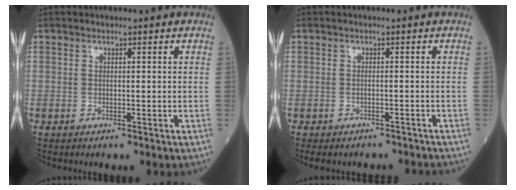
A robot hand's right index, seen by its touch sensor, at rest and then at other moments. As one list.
[{"total": 6.4, "force": [-5.7, 2.6, 1.1], "torque": [-0.007, 0.003, -0.066]}]